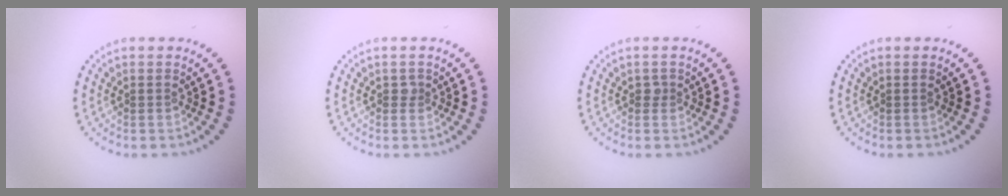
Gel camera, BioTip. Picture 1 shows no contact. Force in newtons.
{"total": 0.6, "press": 0.5, "slide": 0.2}
{"total": 0.6, "press": 0.4, "slide": 0.3}
{"total": 0.0}